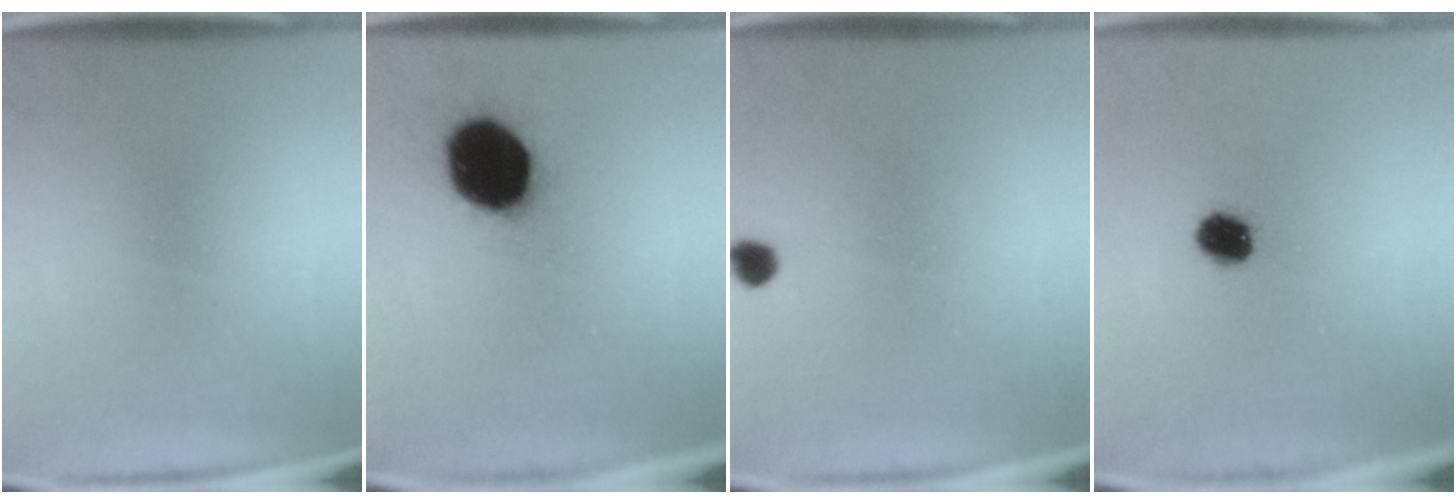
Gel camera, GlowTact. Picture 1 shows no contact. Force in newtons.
{"total": 18.0}
{"total": 2.0}
{"total": 5.5}